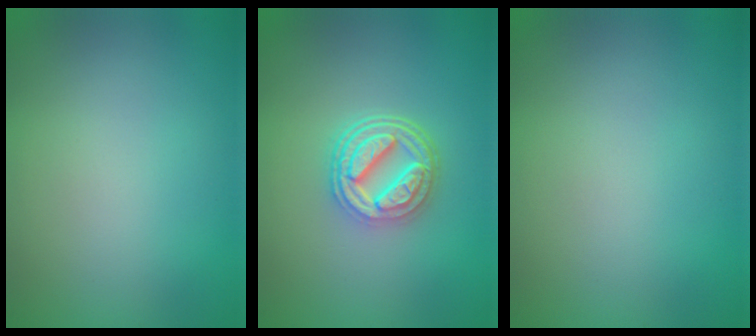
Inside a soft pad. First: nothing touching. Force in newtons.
{"total": 4.8, "press": 3.8, "slide": 3.1}
{"total": 0.0}